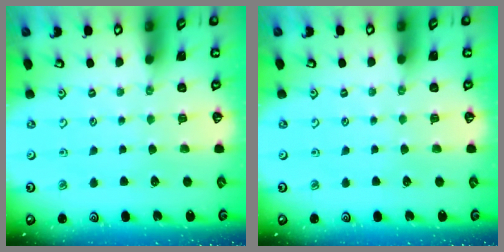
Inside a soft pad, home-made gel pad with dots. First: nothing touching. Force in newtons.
{"total": 0.0}